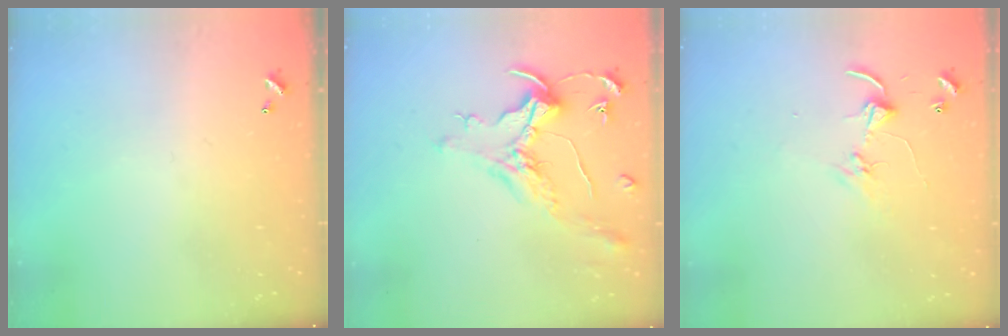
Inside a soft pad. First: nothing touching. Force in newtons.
{"total": 1.5, "press": 1.3, "slide": 0.7}
{"total": 4.4, "press": 4.4, "slide": 0.5}